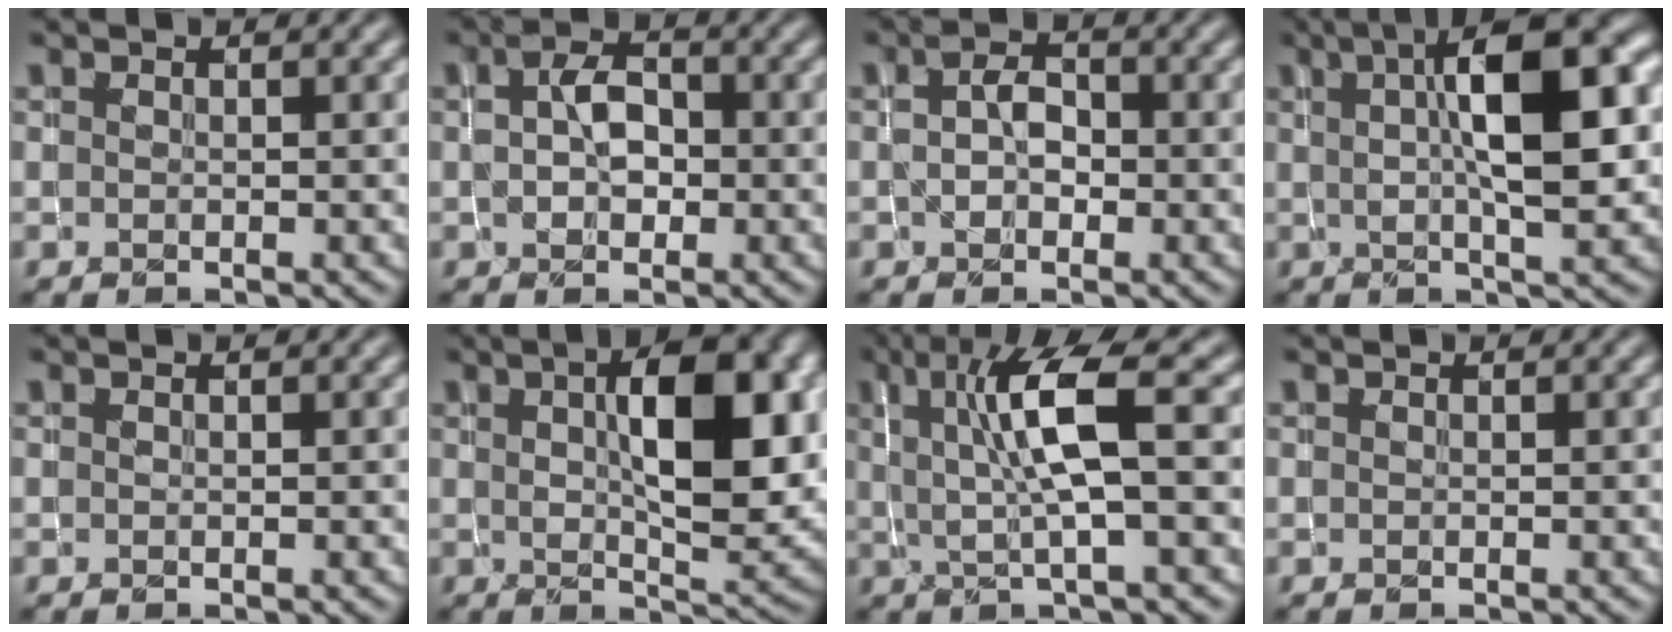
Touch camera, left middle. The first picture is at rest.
{"total": 3.3, "force": [-0.1, 2.2, 2.4], "torque": [-0.047, 0.008, -0.005]}
{"total": 2.5, "force": [-0.3, 1.8, 1.7], "torque": [-0.034, 0.006, -0.007]}
{"total": 9.9, "force": [2.0, 2.9, 9.3], "torque": [-0.127, 0.015, 0.028]}
{"total": 0.0}
{"total": 9.5, "force": [2.1, 3.5, 8.5], "torque": [-0.120, 0.005, 0.034]}
{"total": 6.8, "force": [1.3, 1.1, 6.6], "torque": [-0.129, 0.001, 0.025]}
{"total": 0.0}